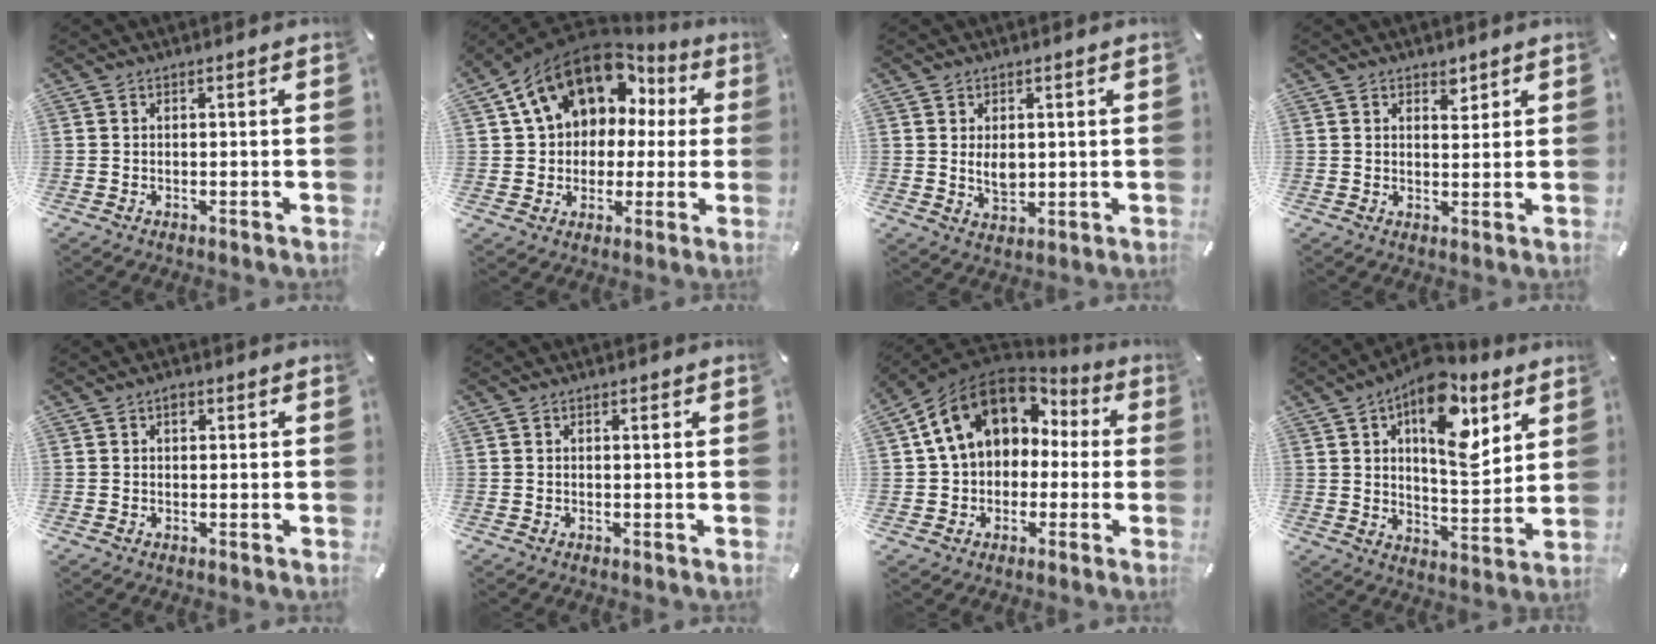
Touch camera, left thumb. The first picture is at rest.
{"total": 16.3, "force": [7.1, 12.2, 8.0], "torque": [-0.147, -0.031, 0.131]}
{"total": 4.6, "force": [0.8, 3.2, 3.2], "torque": [-0.063, -0.008, 0.008]}
{"total": 2.9, "force": [2.0, 1.8, 1.1], "torque": [0.008, -0.013, 0.029]}
{"total": 1.2, "force": [0.4, 0.9, 0.7], "torque": [-0.006, 0.002, 0.005]}
{"total": 0.5, "force": [0.2, 0.1, 0.5], "torque": [-0.001, -0.003, 0.002]}
{"total": 15.7, "force": [5.1, 12.3, 8.4], "torque": [-0.164, -0.011, 0.093]}
{"total": 15.9, "force": [8.3, 7.7, 11.1], "torque": [-0.164, -0.038, 0.140]}